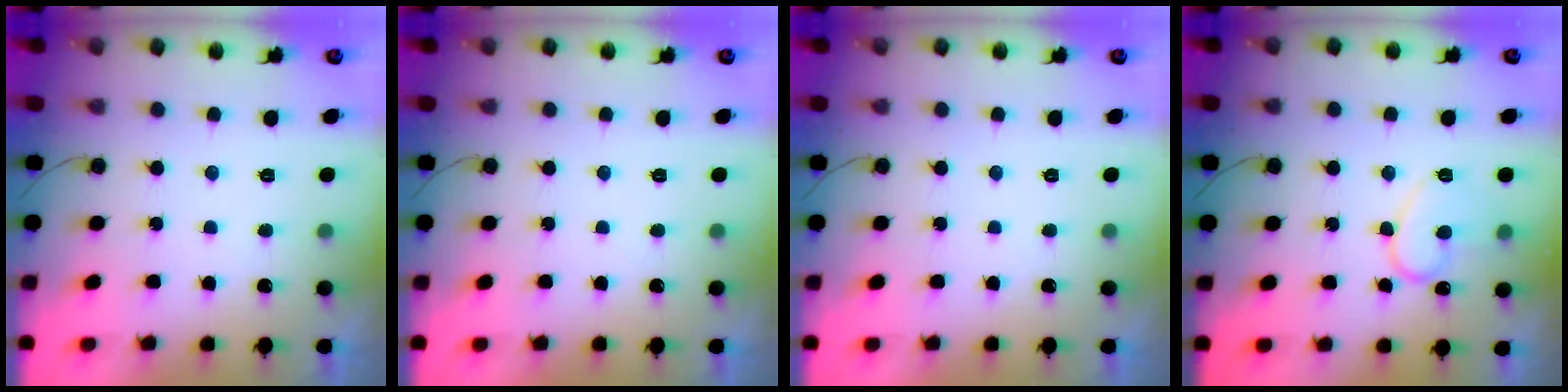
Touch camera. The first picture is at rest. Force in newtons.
{"total": 0.0}
{"total": 0.0}
{"total": 11.4, "press": 11.4, "slide": 0.9}